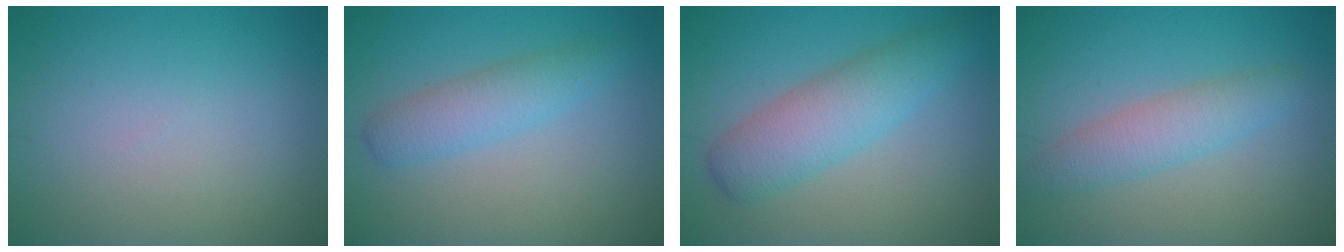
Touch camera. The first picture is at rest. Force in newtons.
{"total": 3.0, "press": 3.0, "slide": 0.1}
{"total": 4.9, "press": 4.9, "slide": 0.1}
{"total": 3.2, "press": 3.2, "slide": 0.3}